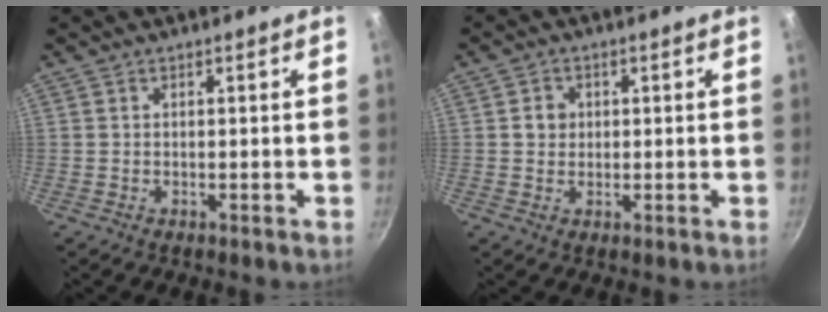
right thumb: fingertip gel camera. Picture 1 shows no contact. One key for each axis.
{"total": 2.8, "fx": 0.4, "fy": 2.5, "fz": 1.0, "tx": -0.003, "ty": 0.004, "tz": 0.002}